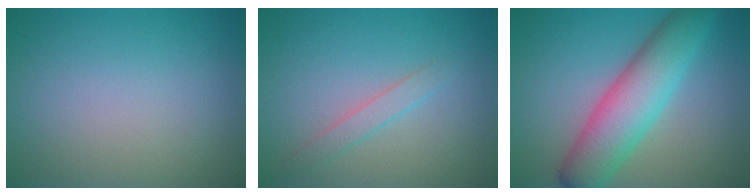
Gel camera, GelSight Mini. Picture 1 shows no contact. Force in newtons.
{"total": 1.5, "press": 1.5, "slide": 0.1}
{"total": 7.3, "press": 7.3, "slide": 0.3}